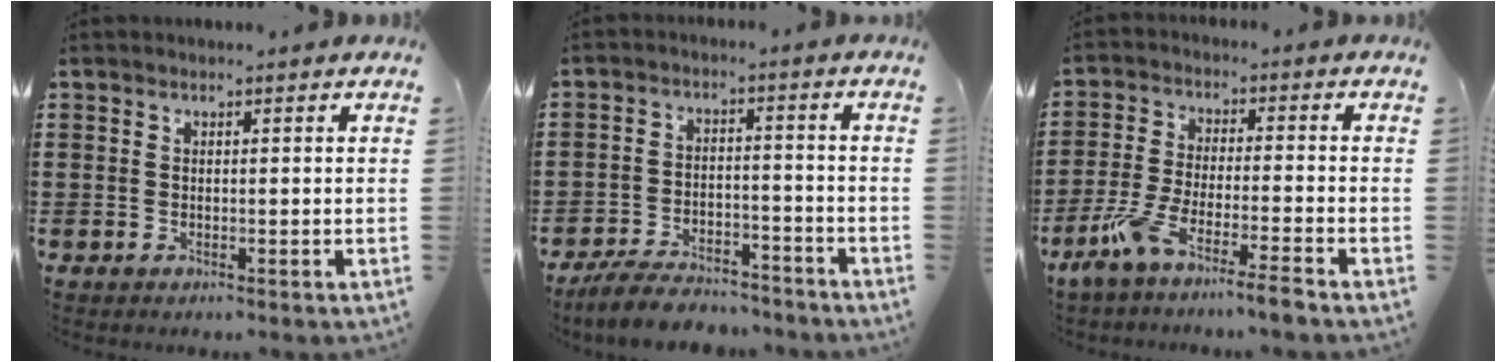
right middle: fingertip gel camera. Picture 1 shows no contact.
{"total": 6.2, "force": [-5.9, 1.1, 1.5], "torque": [-0.034, 0.010, -0.114]}
{"total": 6.9, "force": [-5.7, 0.0, 3.9], "torque": [-0.096, -0.017, -0.113]}